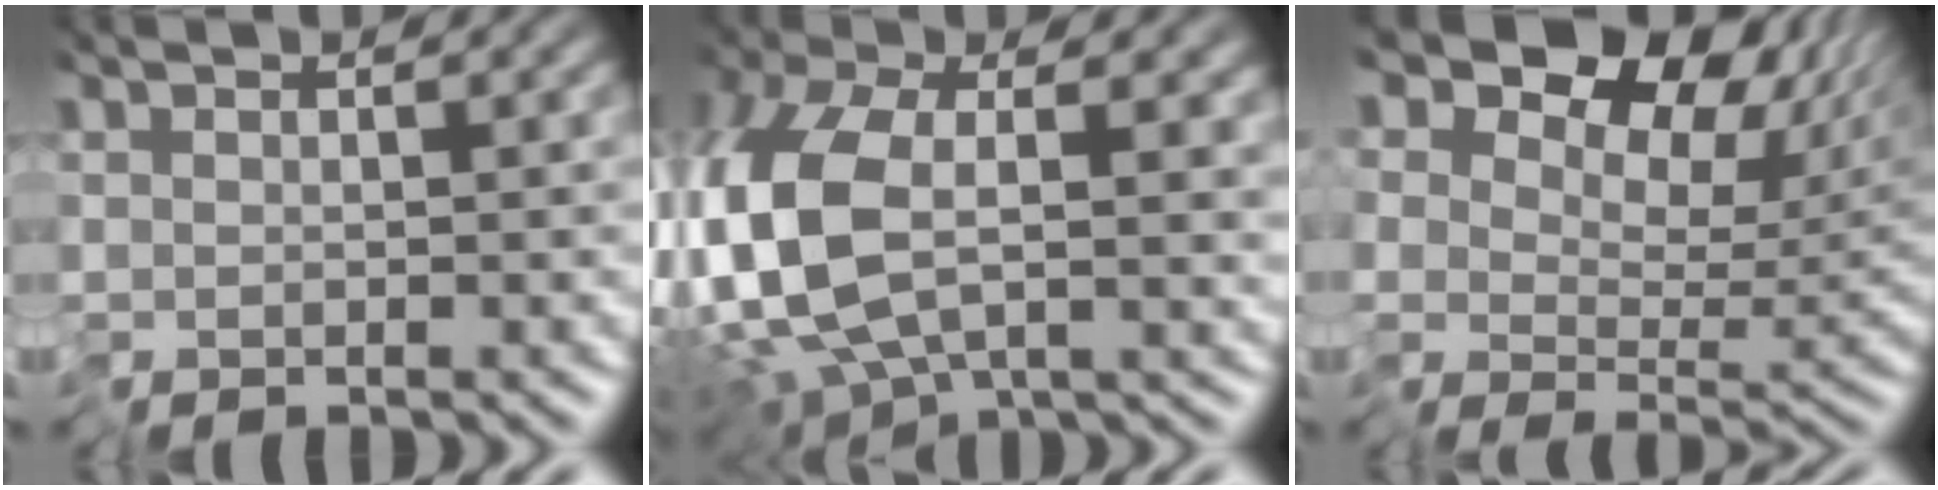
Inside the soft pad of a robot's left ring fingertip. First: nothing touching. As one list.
[{"total": 11.6, "force": [-1.1, 6.4, 9.5], "torque": [-0.242, -0.018, -0.018]}, {"total": 13.2, "force": [6.7, 8.4, 7.7], "torque": [-0.102, 0.037, 0.100]}]